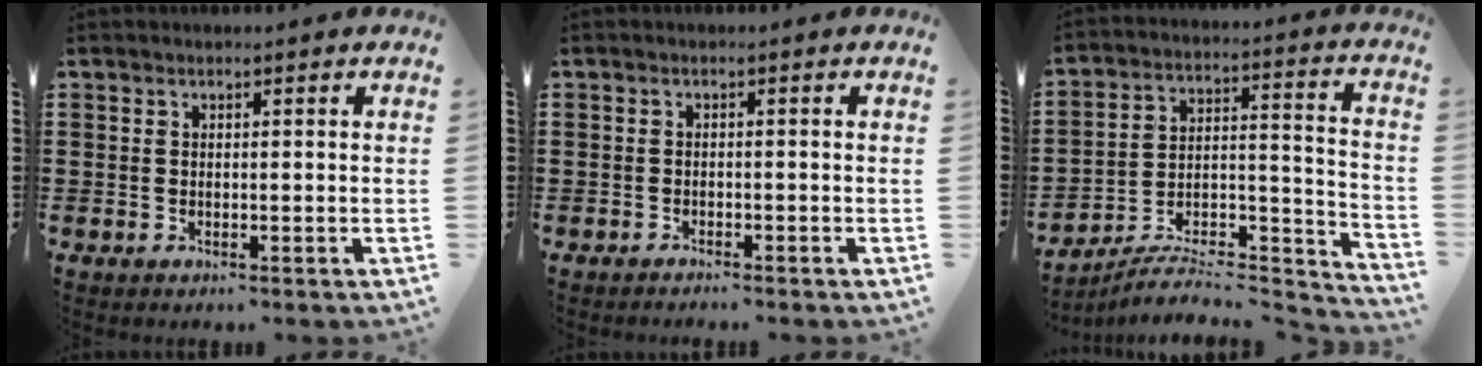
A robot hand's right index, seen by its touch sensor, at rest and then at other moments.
{"total": 0.9, "force": [-0.9, 0.0, 0.1], "torque": [-0.003, 0.000, -0.019]}
{"total": 6.5, "force": [-5.9, 1.5, 2.3], "torque": [-0.036, 0.000, -0.117]}